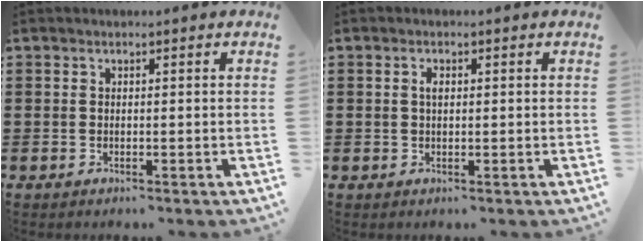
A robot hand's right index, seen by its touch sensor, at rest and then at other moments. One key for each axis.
{"total": 1.4, "fx": 0.3, "fy": 0.6, "fz": 1.2, "tx": -0.025, "ty": 0.005, "tz": 0.003}